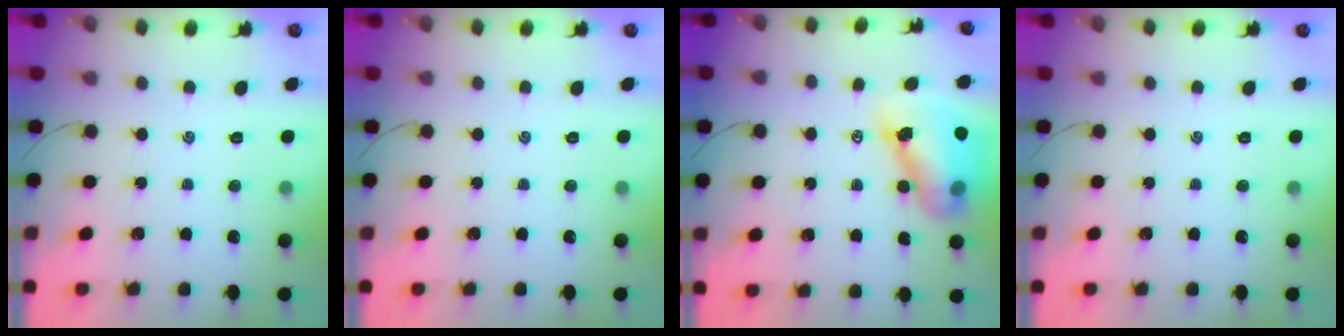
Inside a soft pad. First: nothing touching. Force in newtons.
{"total": 0.0}
{"total": 13.8, "press": 13.3, "slide": 3.8}
{"total": 0.0}